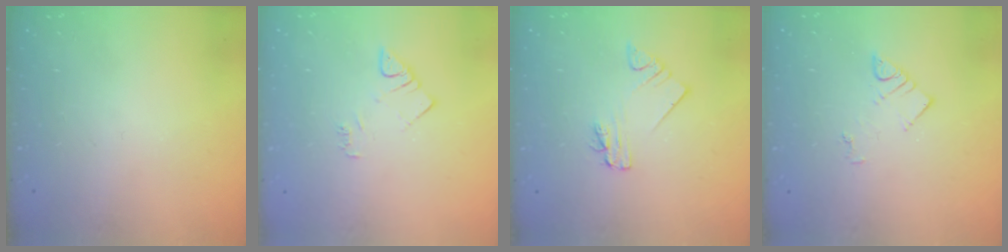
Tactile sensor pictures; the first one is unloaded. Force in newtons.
{"total": 4.5, "press": 4.5, "slide": 0.5}
{"total": 2.0, "press": 2.0, "slide": 0.1}
{"total": 4.1, "press": 4.1, "slide": 0.2}